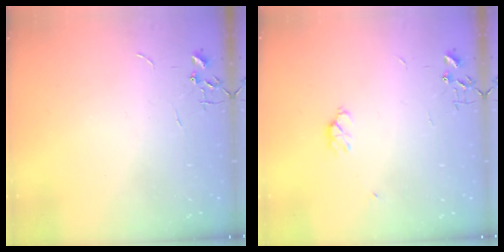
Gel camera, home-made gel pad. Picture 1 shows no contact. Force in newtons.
{"total": 4.5, "press": 4.4, "slide": 1.1}